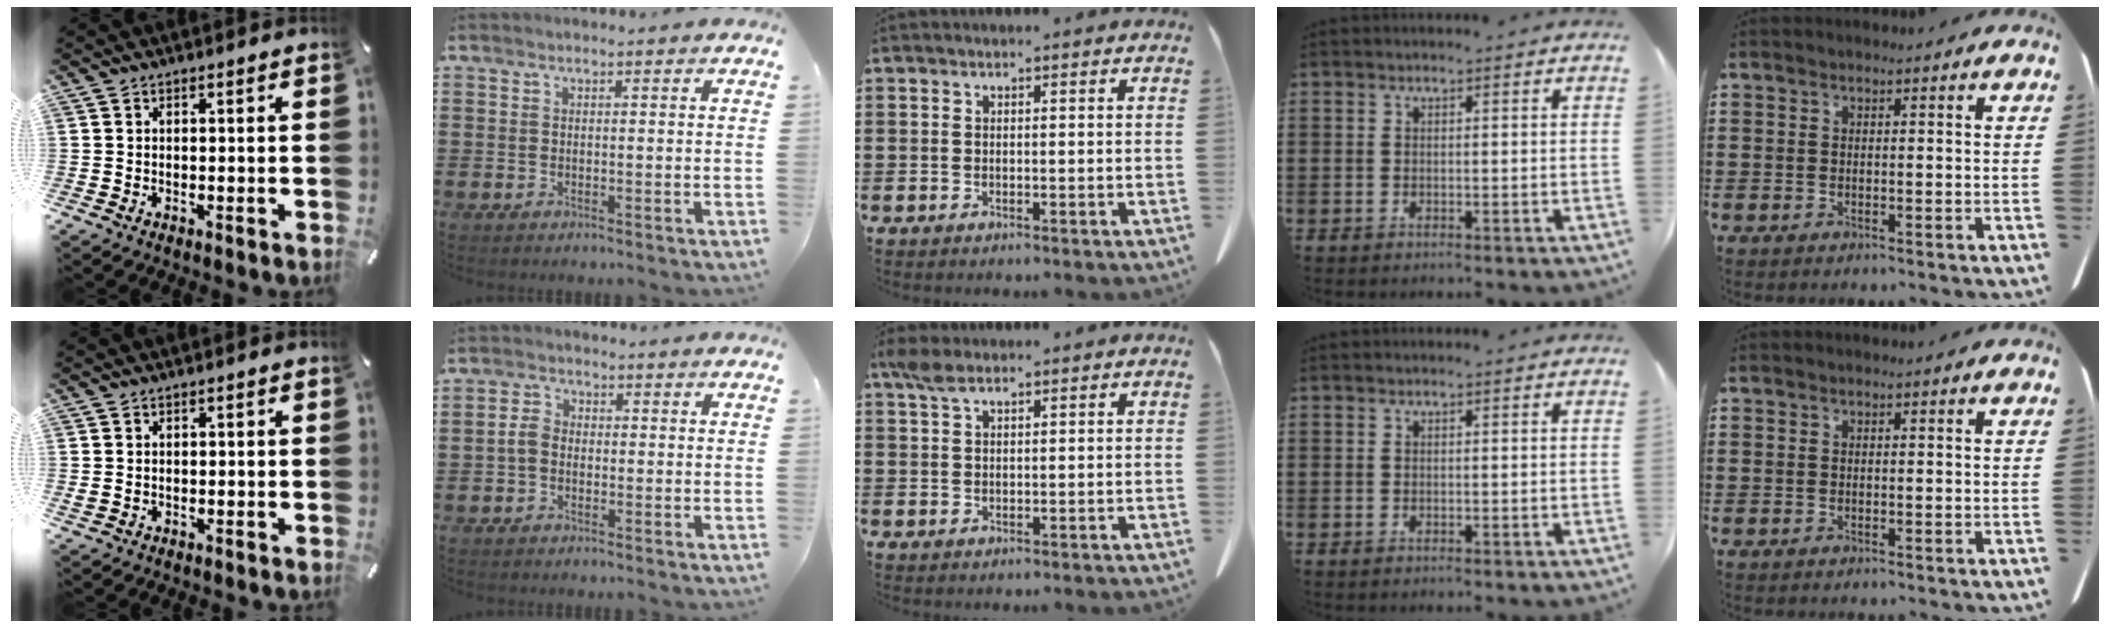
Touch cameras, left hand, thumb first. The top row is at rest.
{"thumb": {"total": 0.6, "force": [0.0, 0.5, 0.3], "torque": [-0.008, 0.001, 0.000]}, "index": {"total": 2.6, "force": [-0.7, 1.9, 1.6], "torque": [-0.046, 0.001, -0.018]}, "middle": {"total": 3.0, "force": [2.1, 1.0, 1.9], "torque": [-0.043, 0.002, 0.039]}}